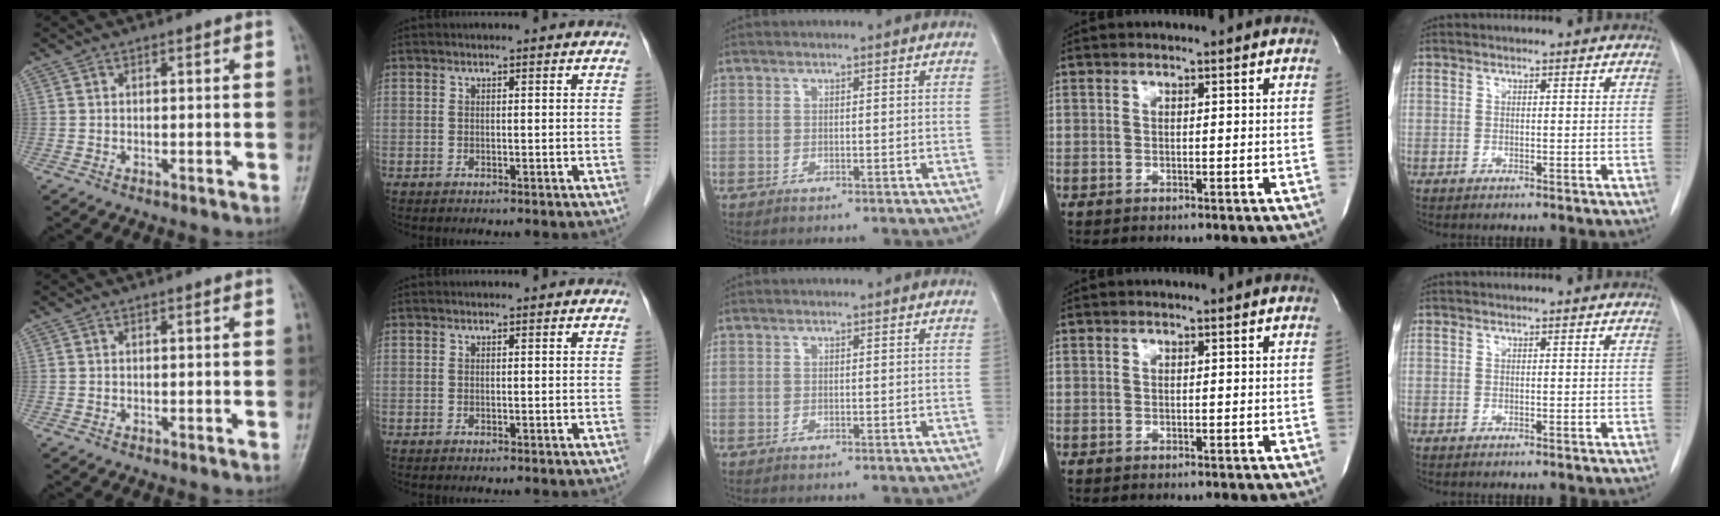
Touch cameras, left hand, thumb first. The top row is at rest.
{}